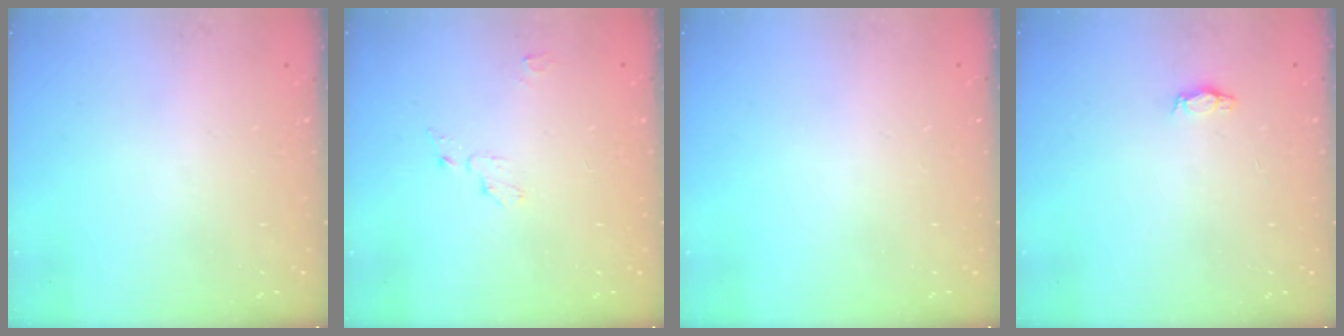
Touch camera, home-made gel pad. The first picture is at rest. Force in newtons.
{"total": 3.6, "press": 3.6, "slide": 0.4}
{"total": 0.0}
{"total": 2.9, "press": 2.8, "slide": 0.4}